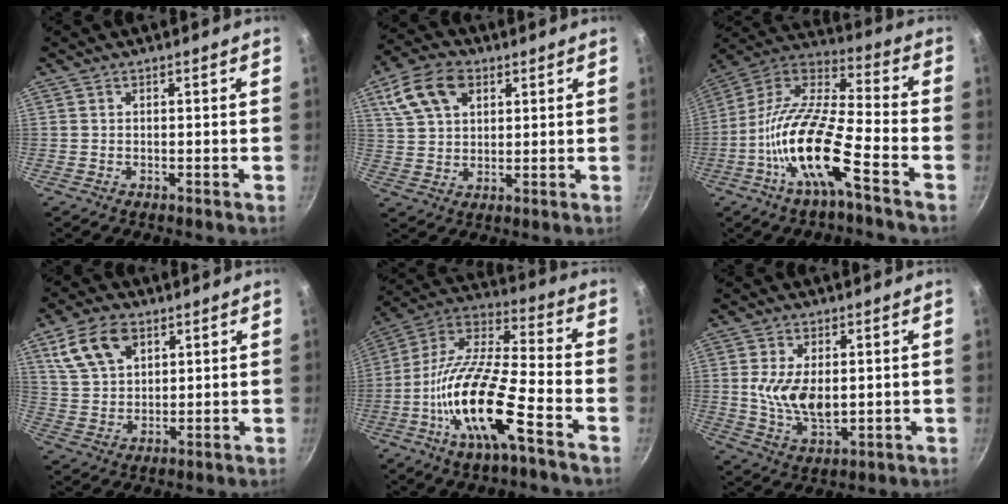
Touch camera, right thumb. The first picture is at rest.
{"total": 11.5, "force": [5.0, 7.6, 7.2], "torque": [-0.124, 0.006, 0.090]}
{"total": 18.1, "force": [-7.5, 5.0, 15.6], "torque": [-0.294, 0.053, -0.165]}
{"total": 11.0, "force": [5.4, 6.9, 6.7], "torque": [-0.111, -0.006, 0.107]}
{"total": 19.3, "force": [-7.9, 5.3, 16.8], "torque": [-0.315, 0.044, -0.168]}
{"total": 9.7, "force": [0.8, 5.3, 8.1], "torque": [-0.148, -0.016, 0.022]}